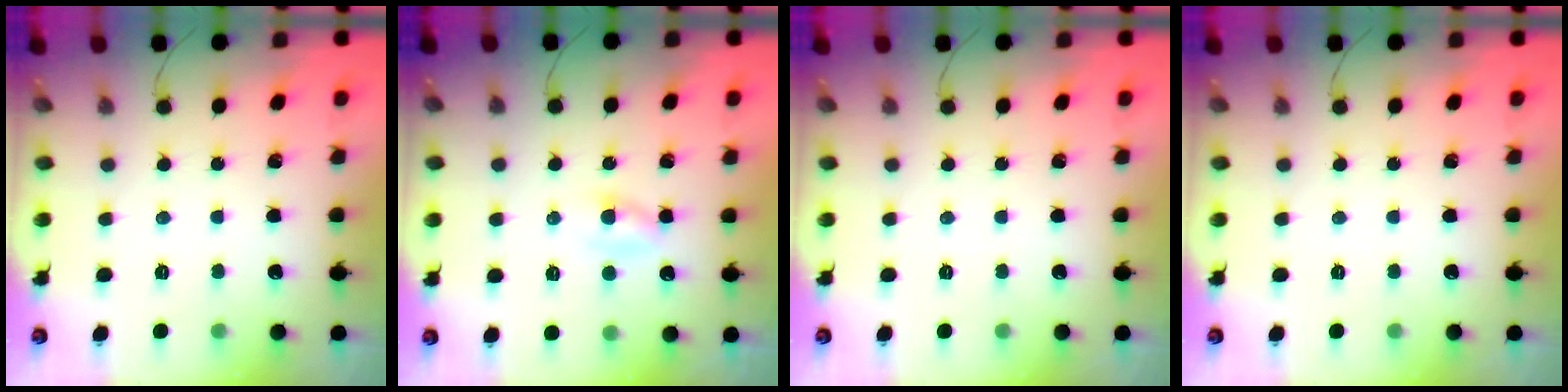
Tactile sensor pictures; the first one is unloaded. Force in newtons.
{"total": 2.3, "press": 2.1, "slide": 0.9}
{"total": 0.0}
{"total": 0.0}